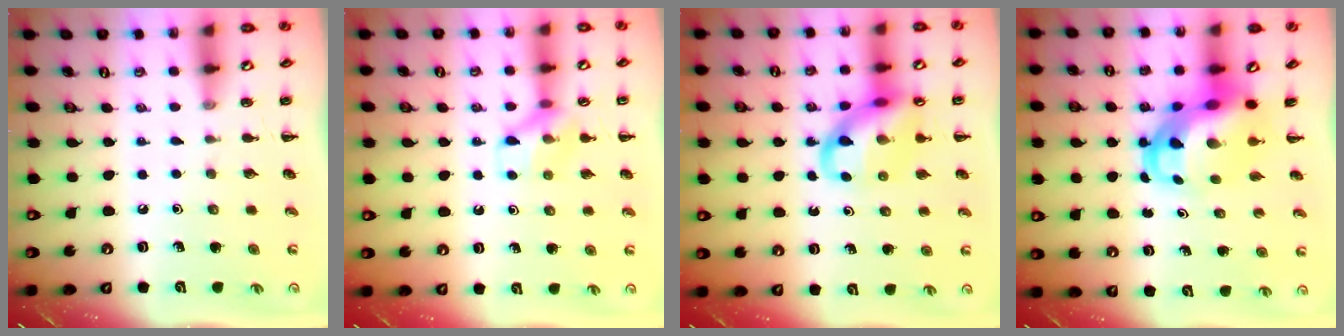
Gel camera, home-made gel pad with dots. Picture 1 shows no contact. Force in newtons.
{"total": 10.2, "press": 10.2, "slide": 0.7}
{"total": 13.7, "press": 13.4, "slide": 2.8}
{"total": 8.6, "press": 8.3, "slide": 2.3}